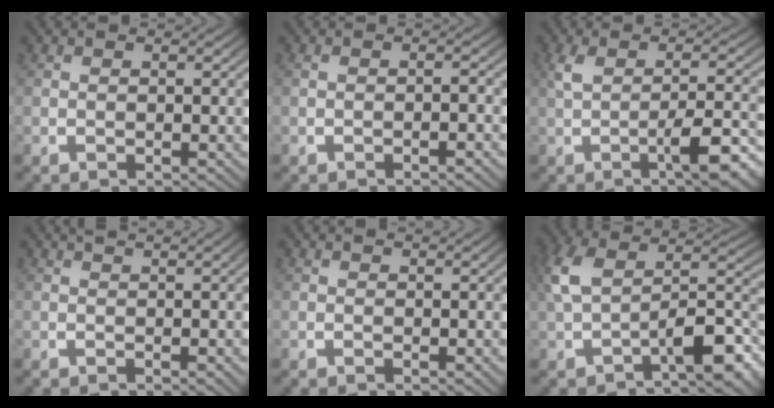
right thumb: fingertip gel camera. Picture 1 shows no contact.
{"total": 0.7, "force": [-0.6, 0.1, 0.4], "torque": [-0.007, 0.000, -0.011]}
{"total": 5.6, "force": [-0.9, 1.8, 5.2], "torque": [-0.084, 0.000, -0.007]}
{"total": 1.7, "force": [1.4, -0.1, 1.0], "torque": [-0.009, 0.004, 0.023]}
{"total": 0.9, "force": [0.9, -0.1, 0.3], "torque": [0.000, -0.001, 0.015]}
{"total": 8.3, "force": [-1.3, 4.5, 6.9], "torque": [-0.131, -0.008, -0.002]}